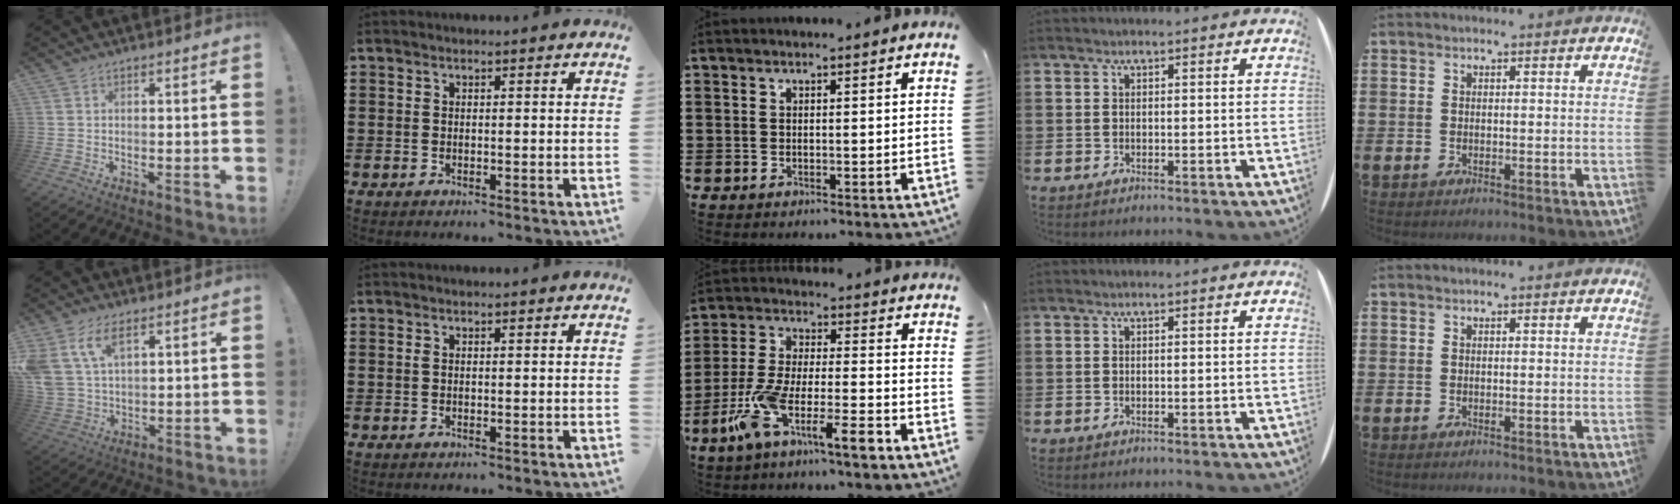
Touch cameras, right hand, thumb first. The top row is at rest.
{"thumb": {"total": 10.1, "force": [5.6, 5.5, 6.4], "torque": [-0.149, -0.018, 0.109]}, "index": {"total": 0.7, "force": [0.2, 0.3, 0.6], "torque": [-0.014, 0.001, 0.004]}, "middle": {"total": 10.2, "force": [-7.0, 1.6, 7.2], "torque": [-0.170, -0.006, -0.141]}}